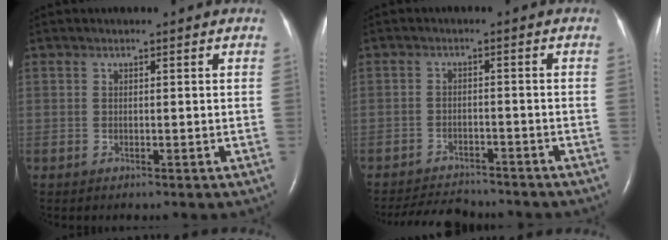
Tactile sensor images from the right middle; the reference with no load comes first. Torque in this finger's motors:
{"motor_torque": [0.02, -0.14, 0.01, 0.01]}